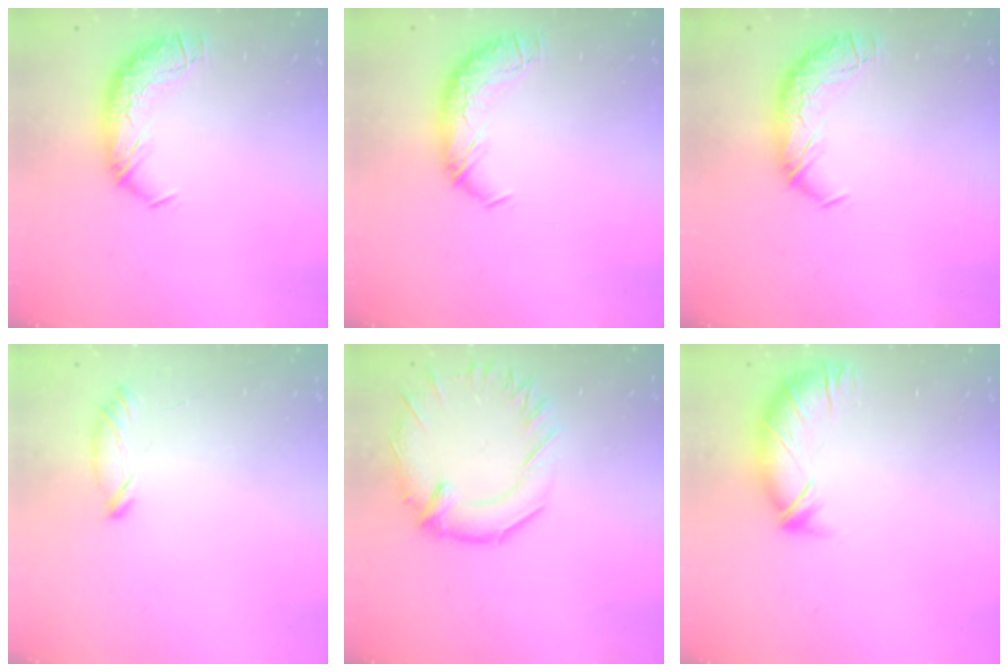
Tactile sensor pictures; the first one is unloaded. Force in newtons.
{"total": 0.0}
{"total": 0.0}
{"total": 7.5, "press": 7.5, "slide": 0.3}
{"total": 2.6, "press": 2.1, "slide": 1.5}
{"total": 3.6, "press": 3.3, "slide": 1.4}